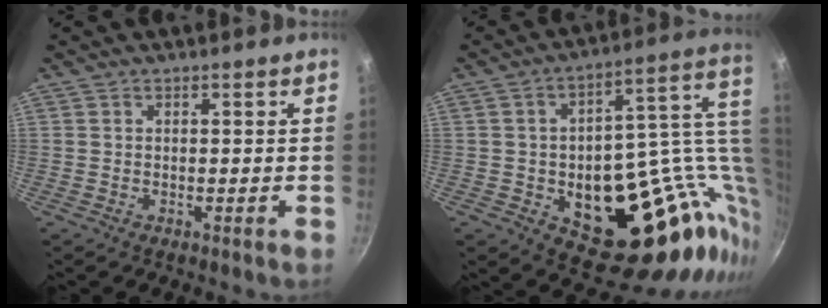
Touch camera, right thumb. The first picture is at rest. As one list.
[{"total": 29.6, "force": [-0.9, 17.6, 23.8], "torque": [-0.256, 0.007, 0.013]}]